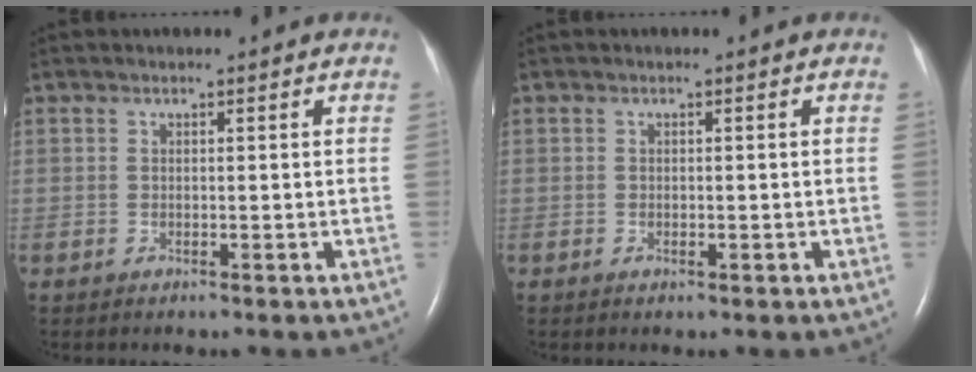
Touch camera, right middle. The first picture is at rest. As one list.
[{"total": 0.8, "force": [-0.4, 0.4, 0.7], "torque": [-0.013, -0.001, -0.003]}]